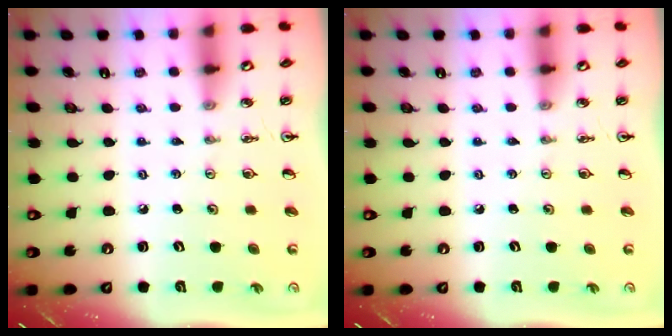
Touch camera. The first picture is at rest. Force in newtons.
{"total": 0.0}